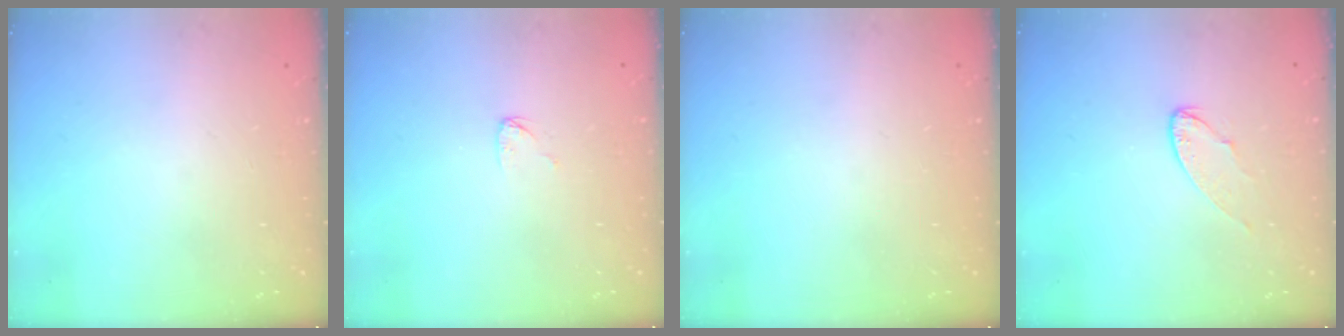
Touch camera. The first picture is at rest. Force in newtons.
{"total": 3.8, "press": 3.8, "slide": 0.3}
{"total": 0.0}
{"total": 6.6, "press": 6.5, "slide": 0.5}